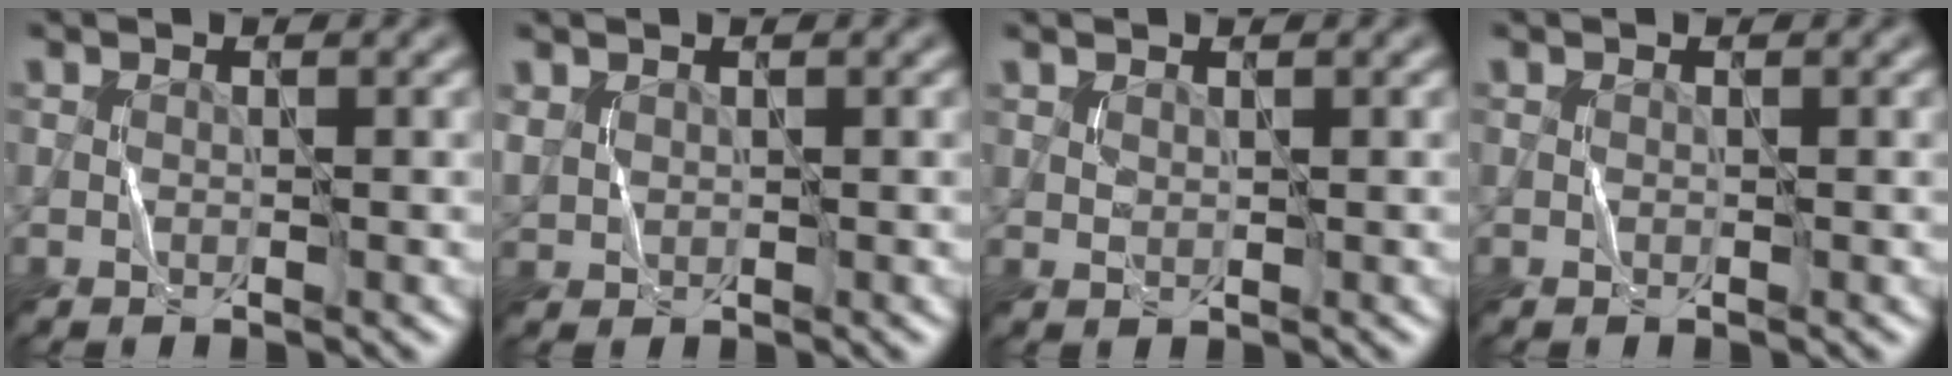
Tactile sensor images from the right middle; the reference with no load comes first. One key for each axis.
{"total": 1.3, "fx": 0.8, "fy": 1.0, "fz": 0.5, "tx": -0.015, "ty": 0.002, "tz": 0.021}
{"total": 0.7, "fx": 0.5, "fy": 0.3, "fz": 0.4, "tx": -0.012, "ty": -0.001, "tz": 0.013}
{"total": 0.0}